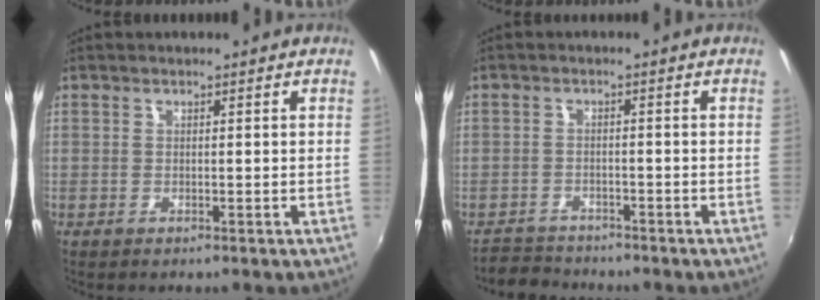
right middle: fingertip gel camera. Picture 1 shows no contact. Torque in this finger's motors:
{"motor_torque": [-0.25, -0.54, -0.79, -0.21]}